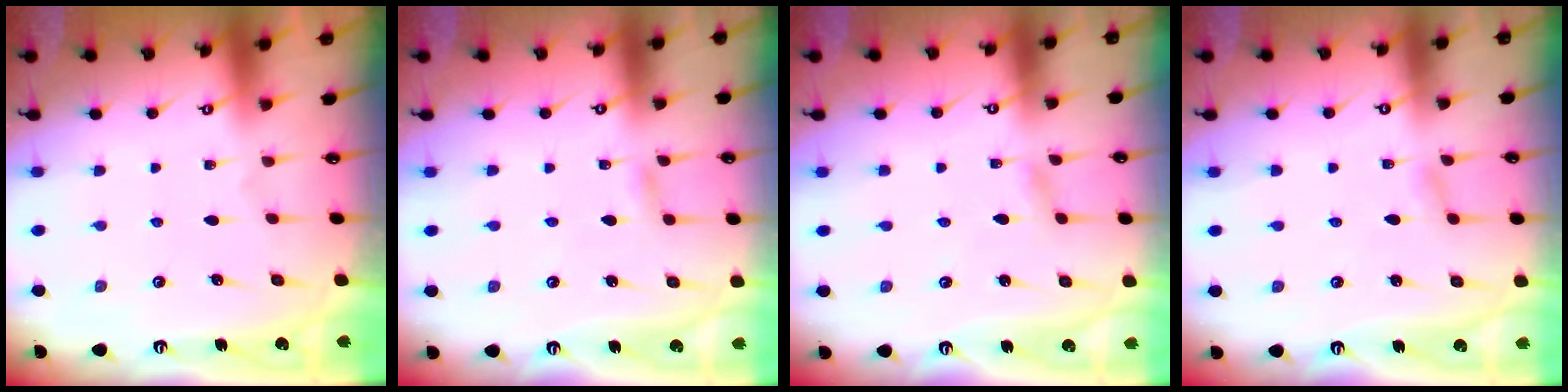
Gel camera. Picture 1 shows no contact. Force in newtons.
{"total": 2.7, "press": 2.7, "slide": 0.2}
{"total": 1.5, "press": 1.5, "slide": 0.1}
{"total": 2.1, "press": 2.0, "slide": 0.2}